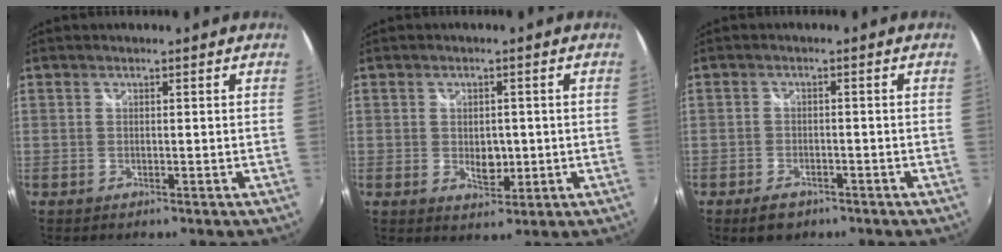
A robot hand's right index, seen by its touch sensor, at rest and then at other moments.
{"total": 4.2, "force": [-0.5, 2.8, 3.1], "torque": [-0.050, -0.006, -0.005]}
{"total": 4.3, "force": [-3.0, 2.5, 1.8], "torque": [-0.047, -0.005, -0.045]}